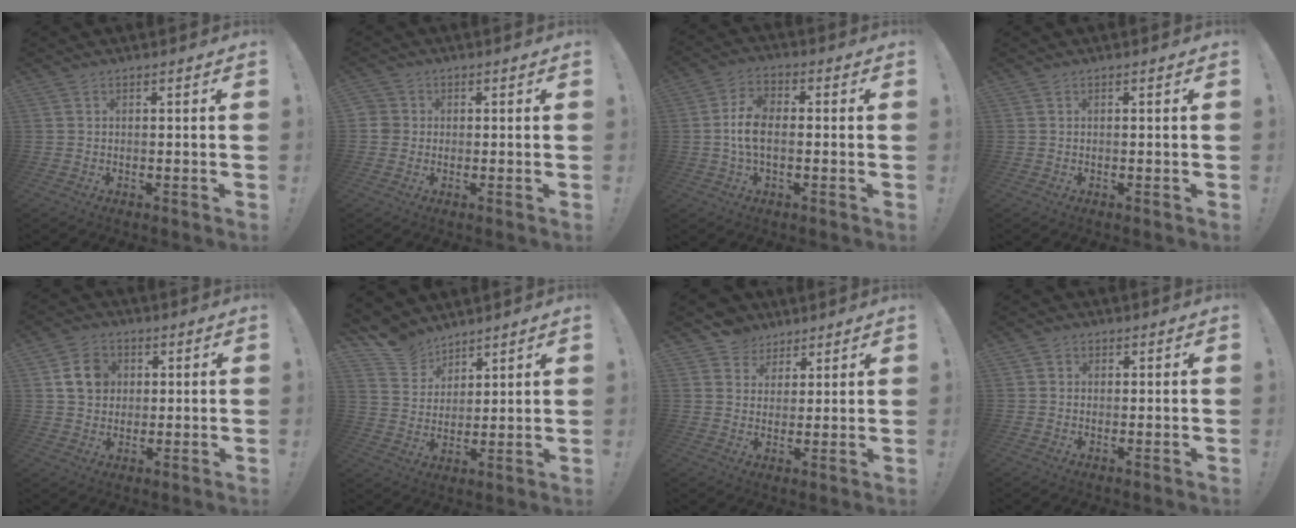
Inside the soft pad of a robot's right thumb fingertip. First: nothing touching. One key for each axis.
{"total": 3.6, "fx": -0.1, "fy": 3.4, "fz": 1.2, "tx": -0.024, "ty": 0.007, "tz": -0.002}
{"total": 8.8, "fx": -0.9, "fy": 5.2, "fz": 7.0, "tx": -0.120, "ty": 0.006, "tz": -0.013}
{"total": 0.0}
{"total": 9.4, "fx": 2.8, "fy": 8.0, "fz": 4.0, "tx": -0.054, "ty": -0.001, "tz": 0.058}
{"total": 10.2, "fx": 8.3, "fy": 5.7, "fz": 1.5, "tx": -0.031, "ty": -0.065, "tz": 0.163}
{"total": 6.7, "fx": 4.2, "fy": 5.2, "fz": 0.5, "tx": -0.009, "ty": -0.026, "tz": 0.085}
{"total": 1.7, "fx": 0.2, "fy": 1.6, "fz": 0.5, "tx": -0.001, "ty": -0.001, "tz": 0.002}